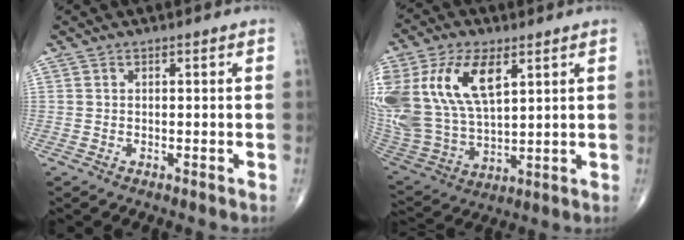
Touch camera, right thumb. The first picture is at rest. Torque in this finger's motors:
{"motor_torque": [2.46, 2.54, 2.14, 0.63, 0.31]}